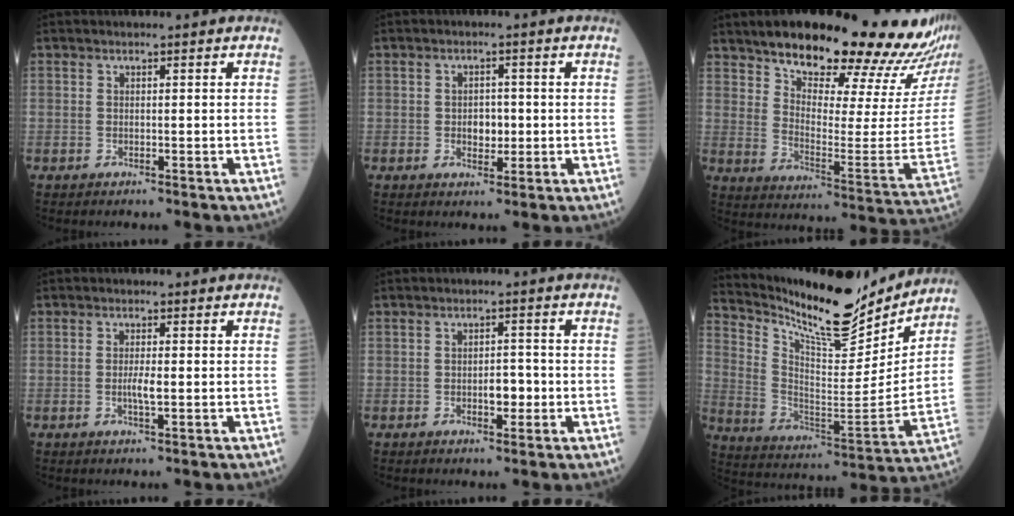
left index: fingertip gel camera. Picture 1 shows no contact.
{"total": 3.1, "force": [-0.6, 2.0, 2.3], "torque": [-0.030, 0.000, -0.007]}
{"total": 26.0, "force": [22.0, 3.0, 13.6], "torque": [-0.195, -0.067, 0.284]}
{"total": 2.3, "force": [-0.6, 0.3, 2.2], "torque": [-0.044, -0.004, -0.011]}
{"total": 3.2, "force": [-1.1, 1.5, 2.6], "torque": [-0.034, 0.002, -0.016]}
{"total": 19.7, "force": [17.6, 3.6, 7.9], "torque": [-0.151, -0.035, 0.281]}